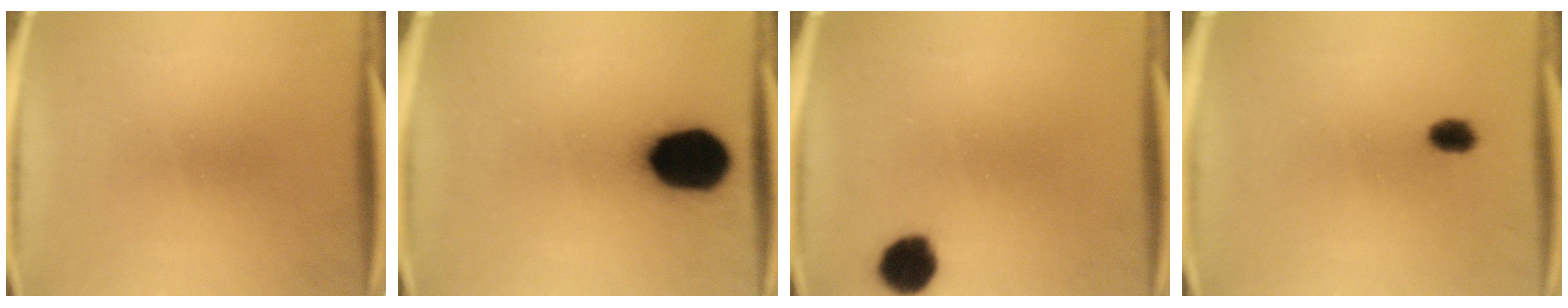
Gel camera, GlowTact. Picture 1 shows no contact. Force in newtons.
{"total": 18.7}
{"total": 7.1}
{"total": 2.8}